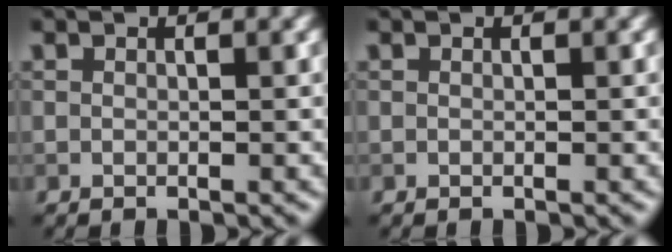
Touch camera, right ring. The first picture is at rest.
{"total": 0.0}